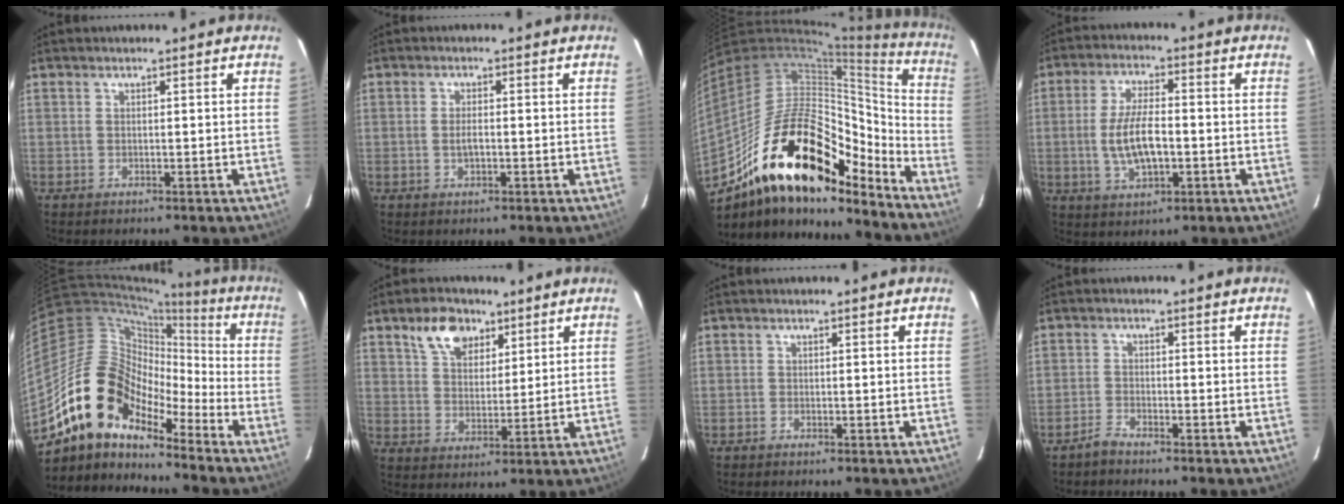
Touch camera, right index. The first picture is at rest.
{"total": 2.2, "force": [-0.4, 1.1, 1.9], "torque": [-0.037, 0.002, -0.007]}
{"total": 27.2, "force": [-18.1, 10.5, 17.3], "torque": [-0.288, 0.000, -0.298]}
{"total": 9.7, "force": [-1.4, 4.1, 8.6], "torque": [-0.172, -0.001, -0.022]}
{"total": 15.5, "force": [-11.4, 7.6, 7.3], "torque": [-0.130, 0.013, -0.225]}
{"total": 8.8, "force": [5.4, 5.2, 4.6], "torque": [-0.084, 0.020, 0.098]}
{"total": 0.0}
{"total": 2.2, "force": [-2.1, 0.3, 0.6], "torque": [-0.026, -0.001, -0.044]}